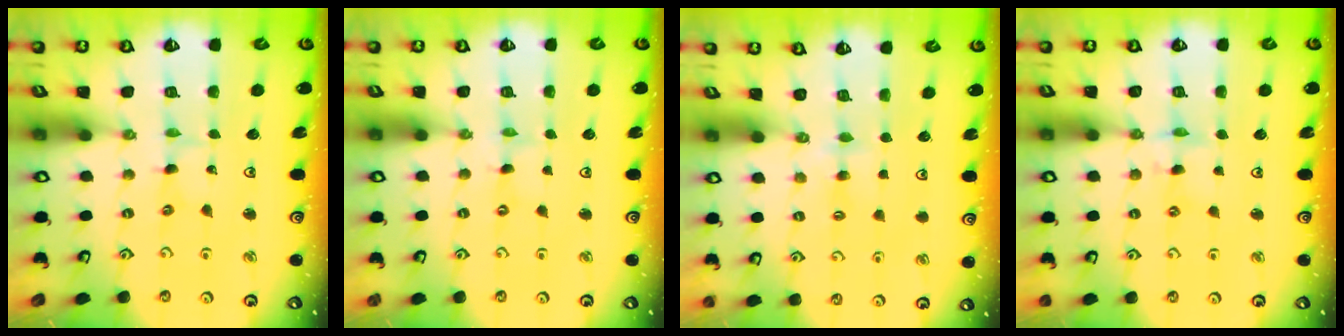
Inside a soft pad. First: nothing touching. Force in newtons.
{"total": 0.0}
{"total": 3.6, "press": 3.6, "slide": 0.4}
{"total": 3.8, "press": 3.8, "slide": 0.3}